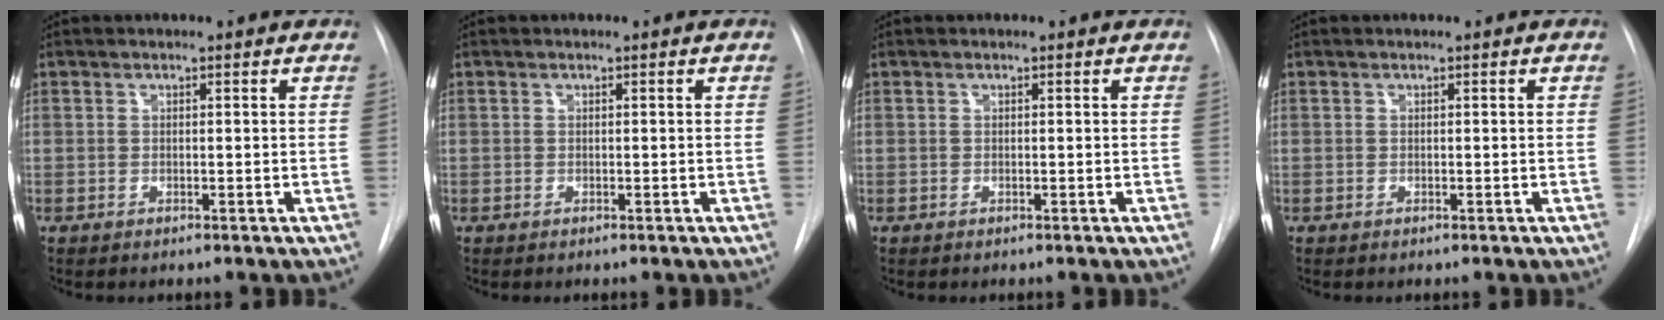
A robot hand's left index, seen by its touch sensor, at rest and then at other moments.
{"total": 0.0}
{"total": 0.0}
{"total": 0.0}